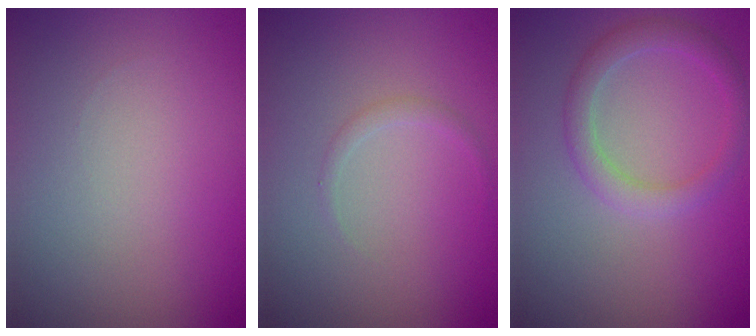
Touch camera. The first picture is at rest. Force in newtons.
{"total": 0.8, "press": 0.8, "slide": 0.0}
{"total": 2.4, "press": 2.4, "slide": 0.2}